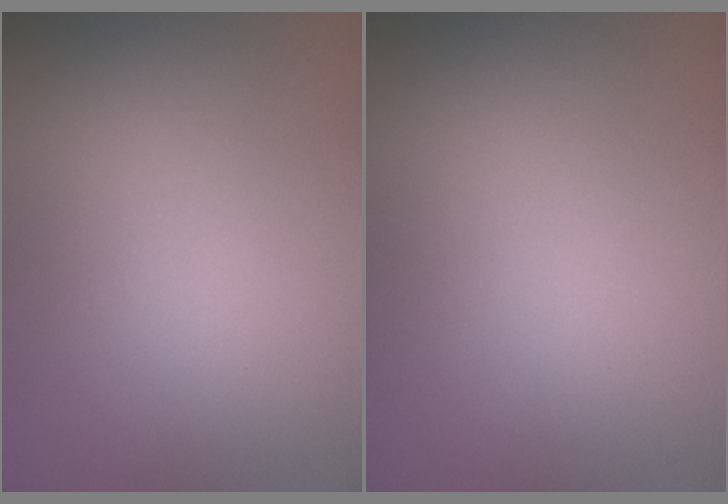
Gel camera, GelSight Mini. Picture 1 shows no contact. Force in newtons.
{"total": 0.0}